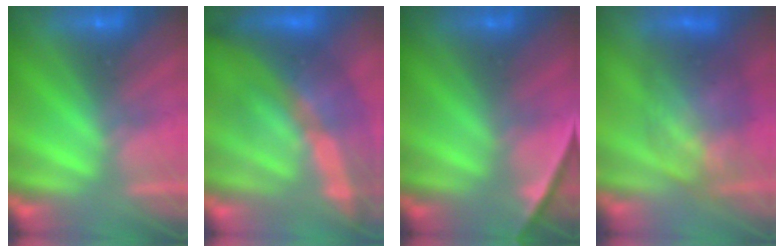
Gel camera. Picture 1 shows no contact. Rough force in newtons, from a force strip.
{"total": 11.6}
{"total": 2.2}
{"total": 7.5}